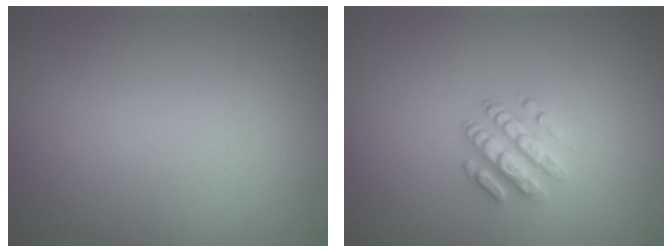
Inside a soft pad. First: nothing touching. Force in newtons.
{"total": 2.8, "press": 2.4, "slide": 1.5}